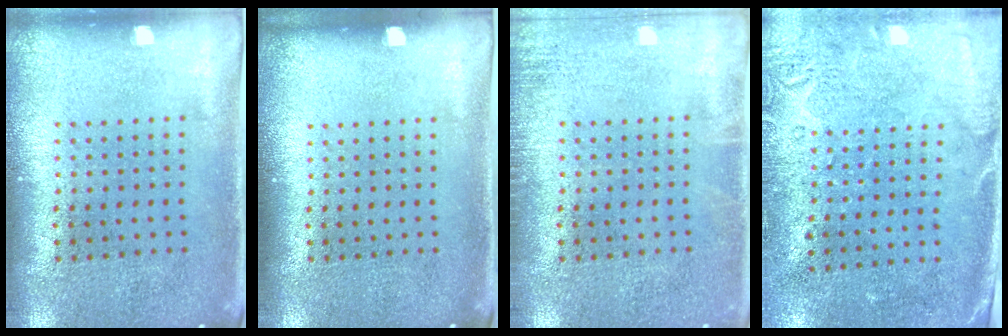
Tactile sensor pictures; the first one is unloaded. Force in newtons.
{"total": 0.0}
{"total": 1.4, "press": 1.4, "slide": 0.2}
{"total": 2.7, "press": 2.2, "slide": 1.6}